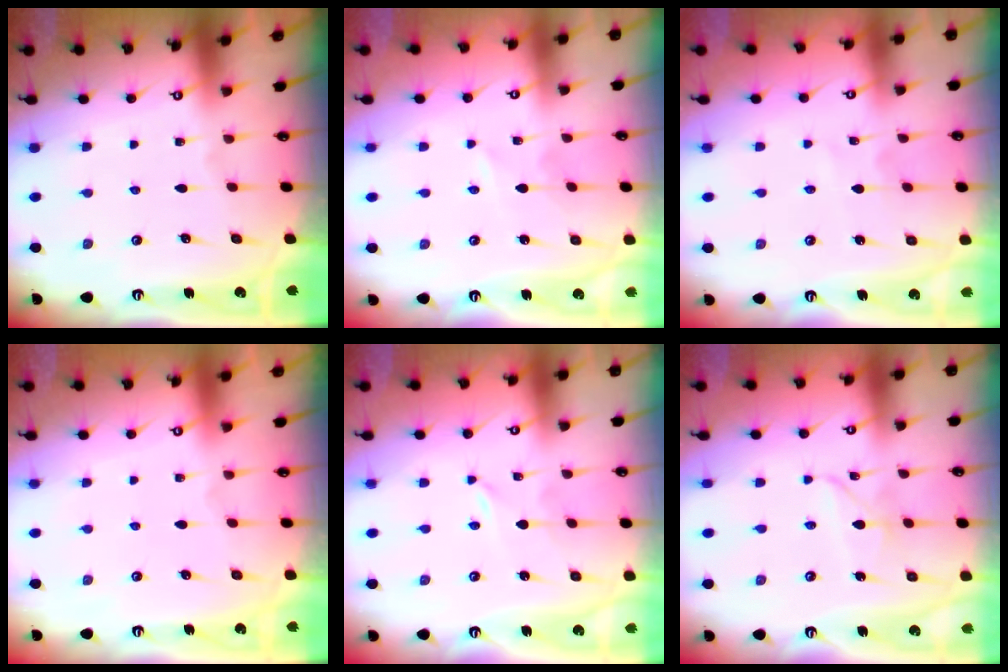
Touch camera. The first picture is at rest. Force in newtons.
{"total": 1.4, "press": 1.4, "slide": 0.2}
{"total": 2.6, "press": 2.6, "slide": 0.2}
{"total": 0.0}
{"total": 0.0}
{"total": 4.6, "press": 4.6, "slide": 0.2}